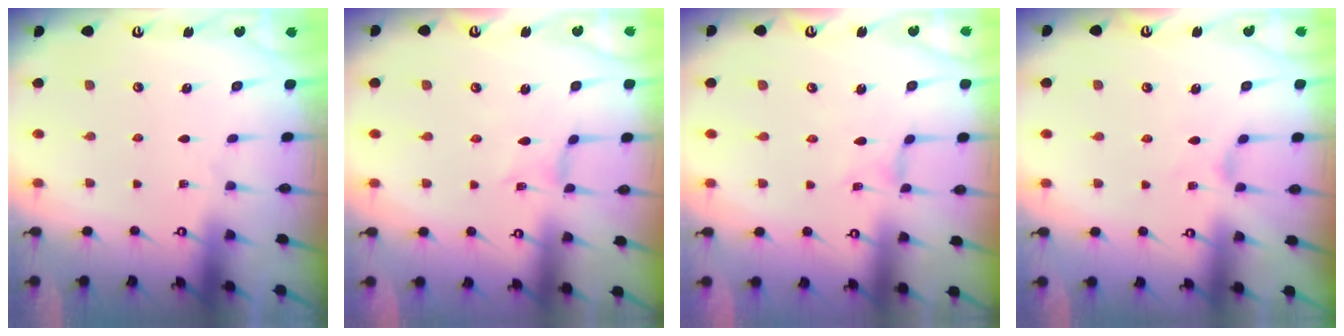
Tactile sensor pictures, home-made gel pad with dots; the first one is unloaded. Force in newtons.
{"total": 0.0}
{"total": 0.0}
{"total": 1.7, "press": 1.7, "slide": 0.4}